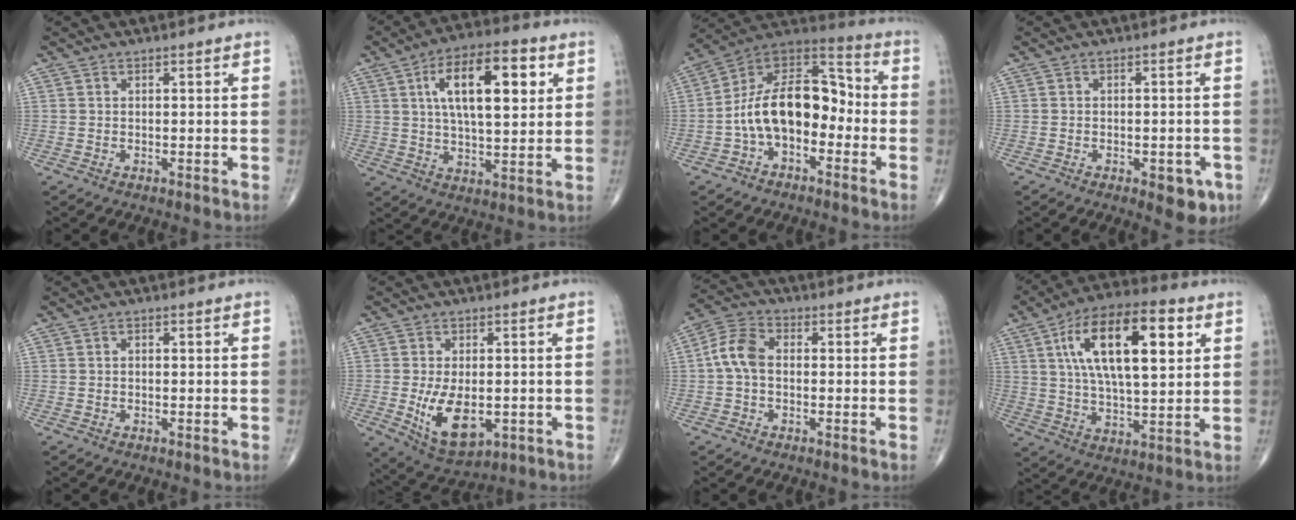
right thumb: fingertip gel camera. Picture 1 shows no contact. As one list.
[{"total": 16.6, "force": [5.0, 6.9, 14.2], "torque": [-0.215, 0.000, 0.078]}, {"total": 16.9, "force": [-3.1, 10.1, 13.1], "torque": [-0.197, 0.063, -0.065]}, {"total": 5.7, "force": [-2.5, 2.7, 4.3], "torque": [-0.035, 0.006, -0.026]}, {"total": 0.6, "force": [0.1, 0.4, 0.5], "torque": [-0.009, 0.001, 0.001]}, {"total": 10.7, "force": [-1.8, 6.0, 8.7], "torque": [-0.139, -0.012, -0.013]}, {"total": 7.2, "force": [-0.2, 4.7, 5.4], "torque": [-0.108, 0.022, -0.015]}, {"total": 20.5, "force": [6.5, 8.4, 17.5], "torque": [-0.288, -0.002, 0.104]}]